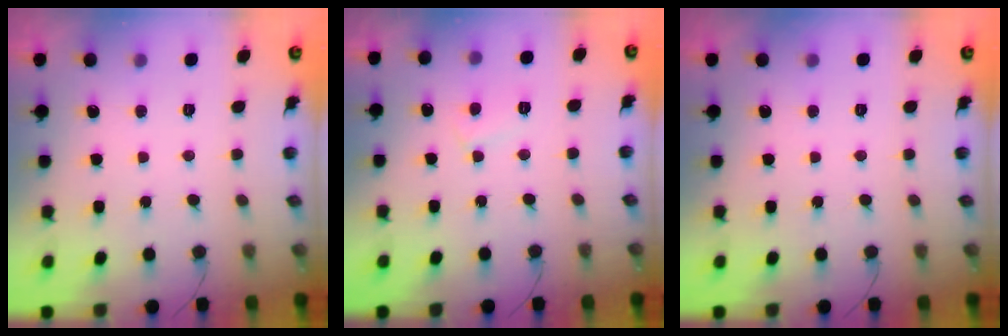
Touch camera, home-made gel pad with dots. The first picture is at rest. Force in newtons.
{"total": 4.2, "press": 4.1, "slide": 0.4}
{"total": 0.0}